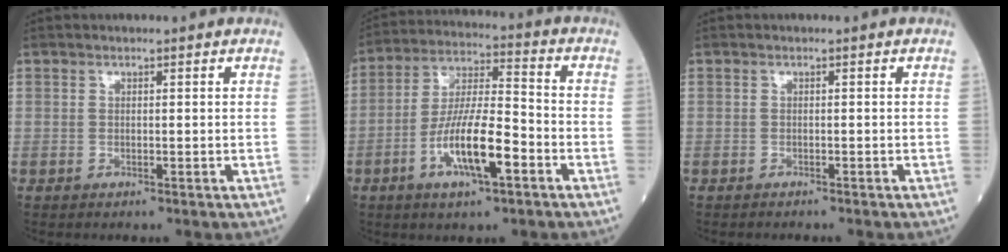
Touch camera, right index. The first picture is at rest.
{"total": 11.7, "force": [-4.6, 2.4, 10.5], "torque": [-0.199, 0.000, -0.083]}
{"total": 1.4, "force": [-1.3, 0.2, 0.4], "torque": [-0.012, -0.003, -0.018]}